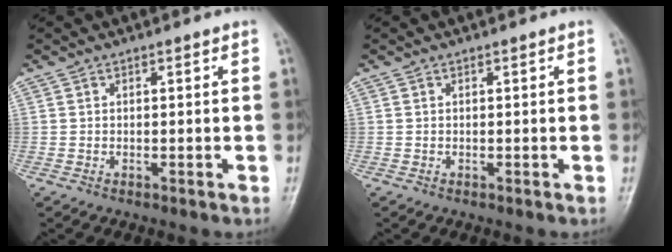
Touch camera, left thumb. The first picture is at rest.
{"total": 0.0}